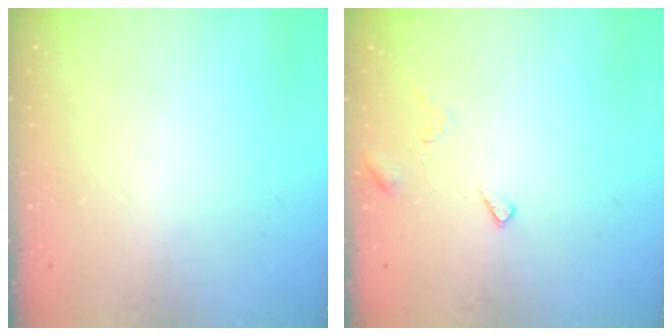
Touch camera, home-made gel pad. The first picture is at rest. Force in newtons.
{"total": 5.1, "press": 5.0, "slide": 0.4}